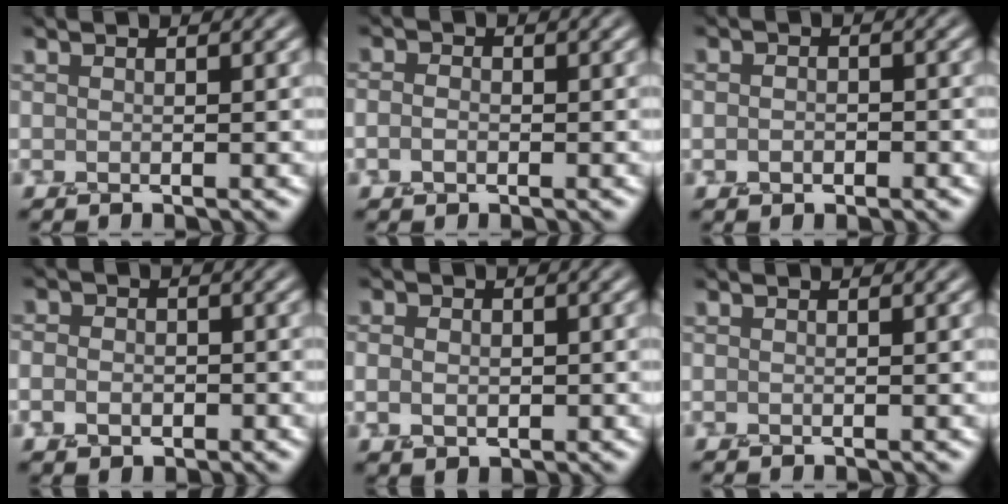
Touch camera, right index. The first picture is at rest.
{"total": 1.4, "force": [-0.2, 1.1, 0.8], "torque": [-0.014, 0.006, -0.009]}
{"total": 1.4, "force": [-0.3, 1.1, 0.9], "torque": [-0.009, 0.004, -0.007]}
{"total": 2.5, "force": [-0.5, 2.0, 1.3], "torque": [-0.011, -0.001, -0.012]}
{"total": 2.6, "force": [0.1, 2.1, 1.5], "torque": [-0.015, 0.006, -0.002]}
{"total": 0.0}